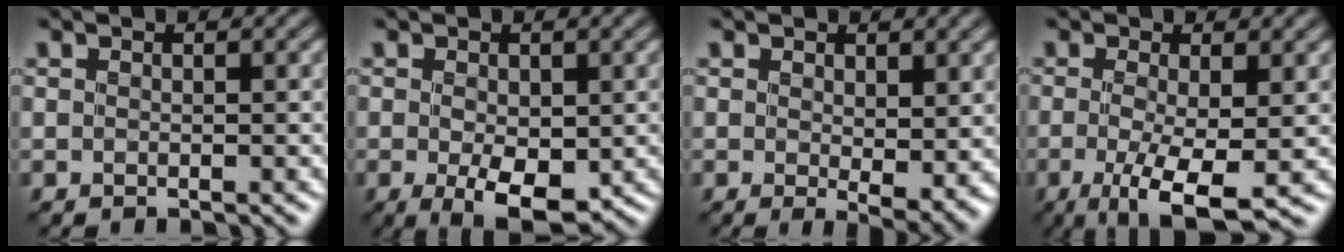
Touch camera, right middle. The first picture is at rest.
{"total": 4.1, "force": [-0.9, 1.9, 3.5], "torque": [-0.062, -0.010, -0.010]}
{"total": 3.4, "force": [1.0, 1.1, 3.1], "torque": [-0.048, -0.013, 0.021]}
{"total": 5.8, "force": [-1.6, 1.3, 5.4], "torque": [-0.104, -0.019, -0.025]}